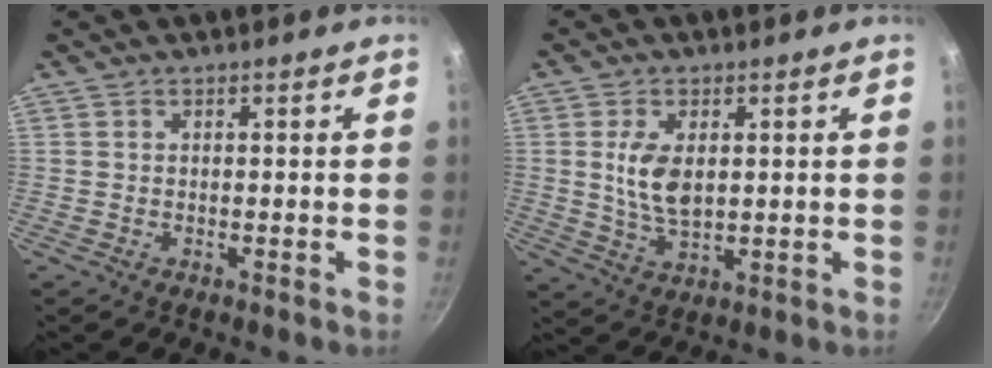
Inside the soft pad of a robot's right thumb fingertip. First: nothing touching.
{"total": 7.7, "force": [1.2, 4.3, 6.2], "torque": [-0.116, -0.013, 0.027]}